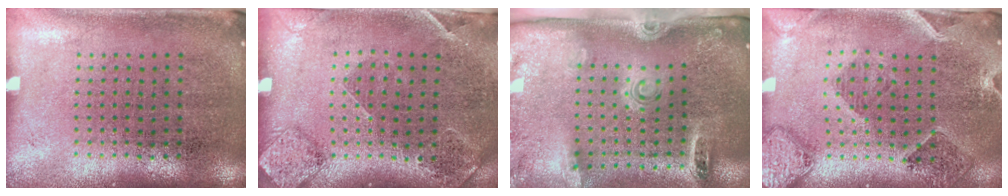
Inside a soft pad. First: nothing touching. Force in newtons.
{"total": 1.6, "press": 1.5, "slide": 0.3}
{"total": 2.8, "press": 1.9, "slide": 2.1}
{"total": 1.6, "press": 1.6, "slide": 0.3}